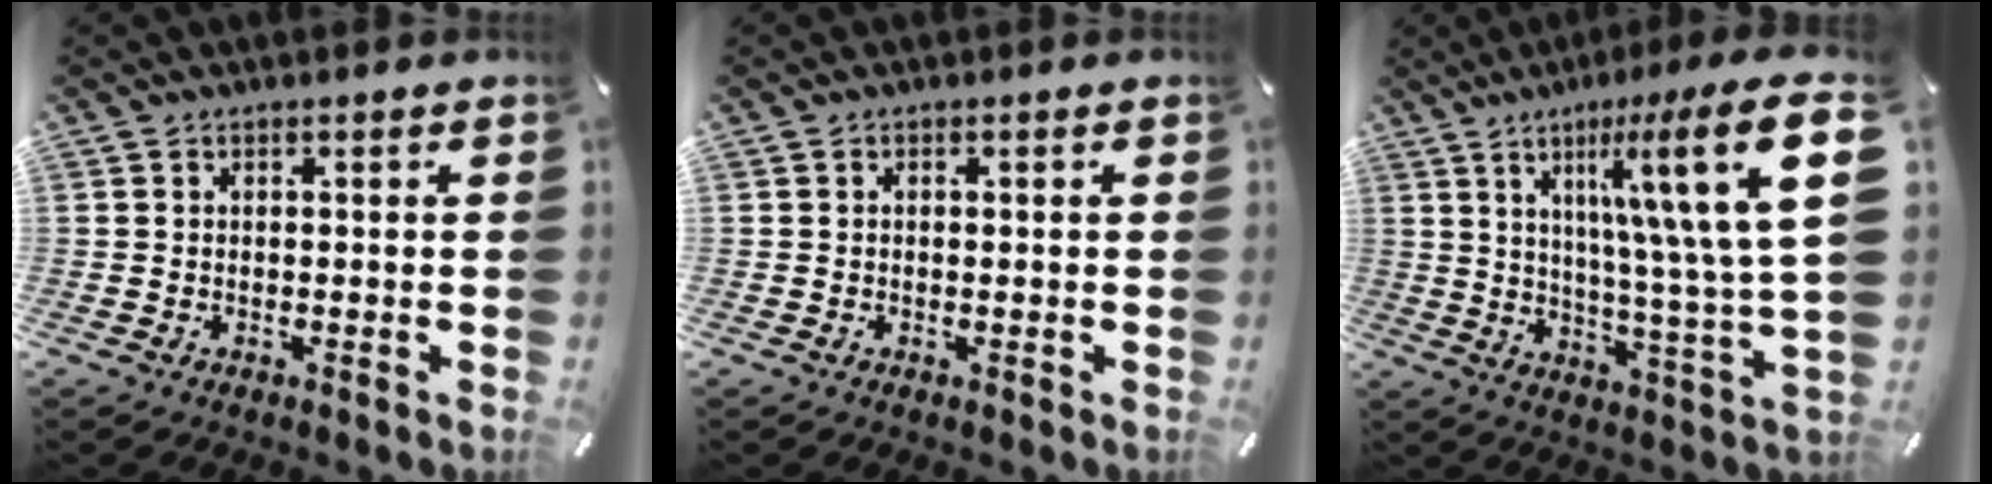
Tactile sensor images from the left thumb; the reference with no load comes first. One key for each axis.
{"total": 0.5, "fx": 0.0, "fy": 0.2, "fz": 0.5, "tx": -0.009, "ty": 0.000, "tz": 0.000}
{"total": 25.3, "fx": 9.3, "fy": 5.1, "fz": 23.0, "tx": -0.332, "ty": -0.059, "tz": 0.137}